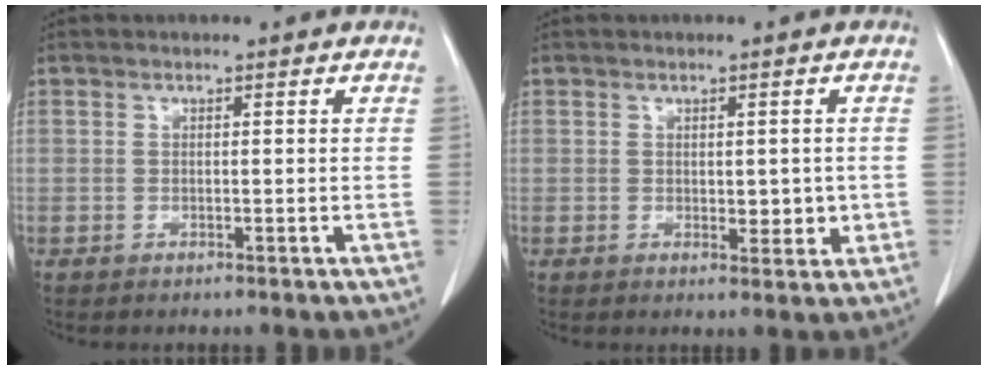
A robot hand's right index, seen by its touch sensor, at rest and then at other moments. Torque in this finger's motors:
{"motor_torque": [0.02, 0.28, 0.03, 0.01]}